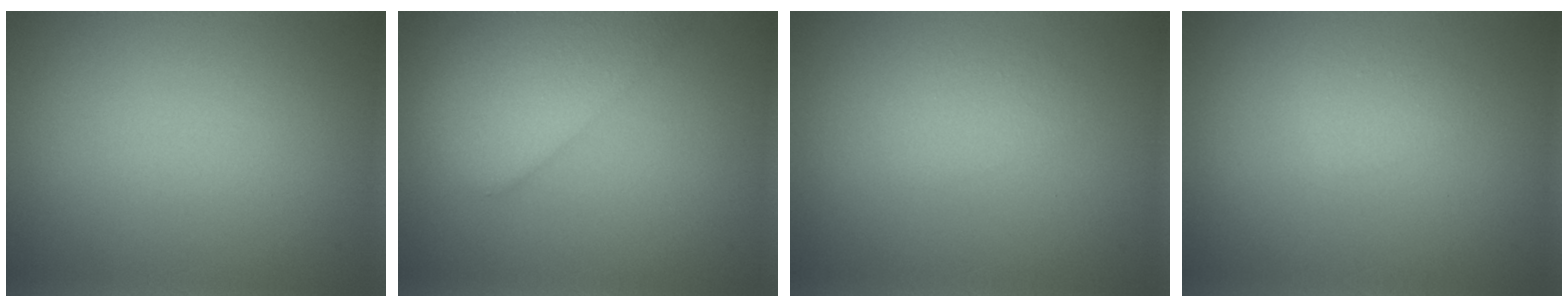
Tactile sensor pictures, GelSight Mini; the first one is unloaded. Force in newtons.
{"total": 6.1, "press": 6.1, "slide": 0.1}
{"total": 1.4, "press": 1.4, "slide": 0.1}
{"total": 1.1, "press": 1.1, "slide": 0.1}